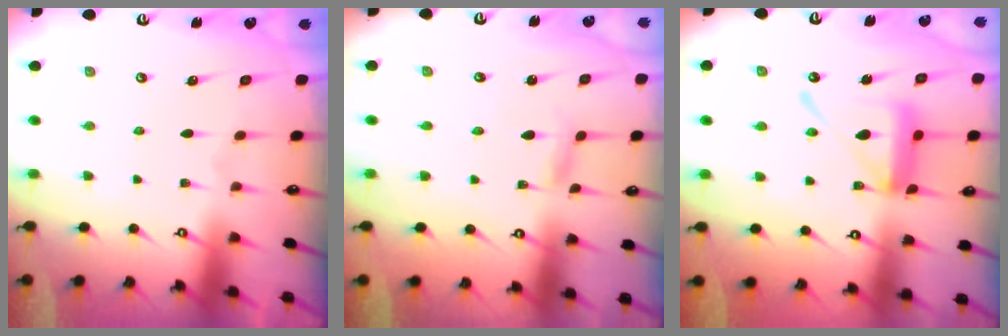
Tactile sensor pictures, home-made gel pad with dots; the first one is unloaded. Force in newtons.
{"total": 3.0, "press": 3.0, "slide": 0.1}
{"total": 13.8, "press": 13.7, "slide": 1.4}